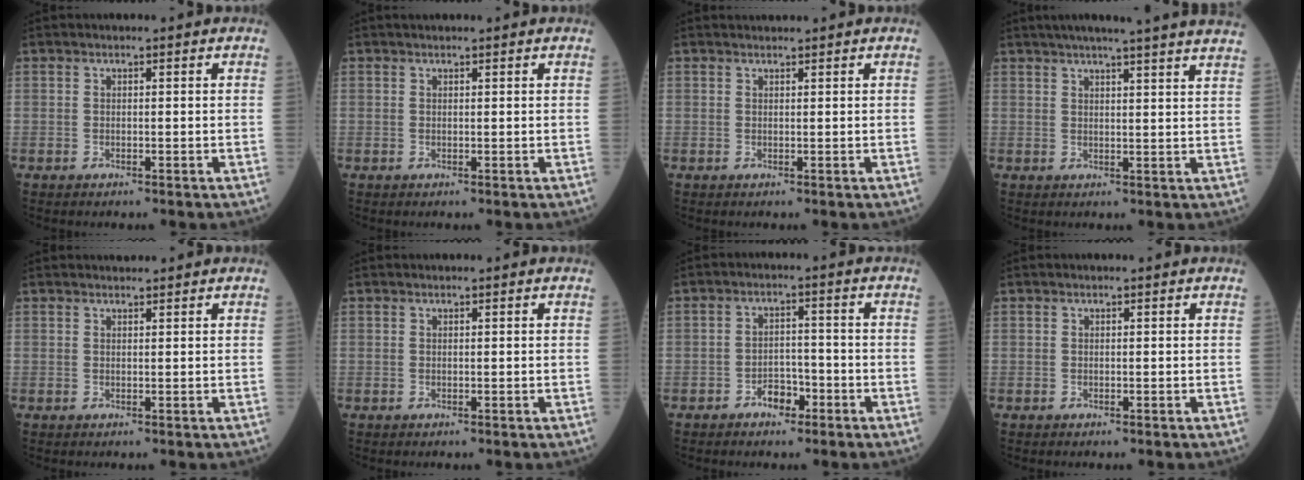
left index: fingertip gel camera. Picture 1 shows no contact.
{"total": 1.8, "force": [1.7, -0.1, 0.6], "torque": [-0.008, 0.021, 0.024]}
{"total": 1.0, "force": [1.0, -0.1, 0.1], "torque": [-0.005, 0.013, 0.022]}
{"total": 19.0, "force": [16.9, -0.7, 8.8], "torque": [-0.134, -0.002, 0.203]}
{"total": 1.6, "force": [1.5, 0.0, 0.3], "torque": [-0.006, 0.016, 0.029]}
{"total": 0.0}
{"total": 3.7, "force": [-2.4, 2.0, 2.0], "torque": [-0.032, 0.007, -0.040]}
{"total": 0.0}